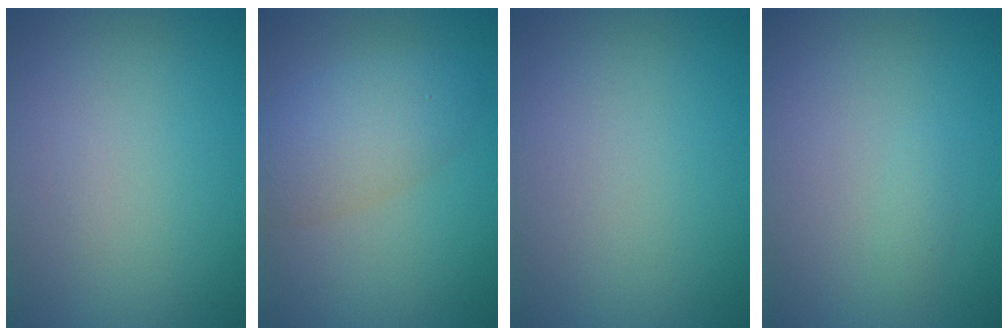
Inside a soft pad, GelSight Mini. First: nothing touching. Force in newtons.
{"total": 4.5, "press": 4.5, "slide": 0.2}
{"total": 0.0}
{"total": 0.6, "press": 0.6, "slide": 0.0}